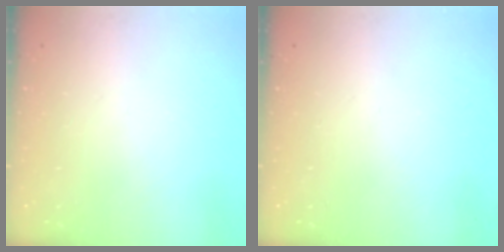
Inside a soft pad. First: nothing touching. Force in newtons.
{"total": 0.0}